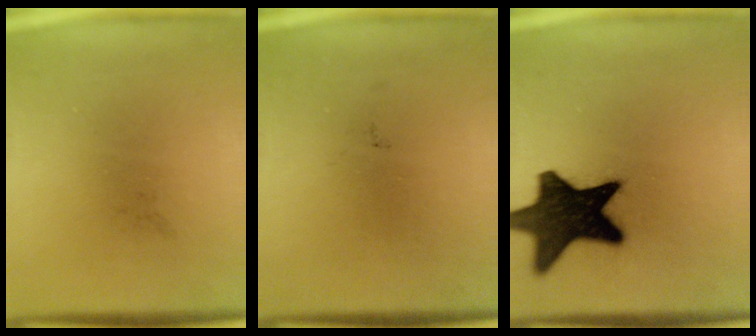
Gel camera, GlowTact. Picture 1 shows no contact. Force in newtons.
{"total": 0.0}
{"total": 18.0}